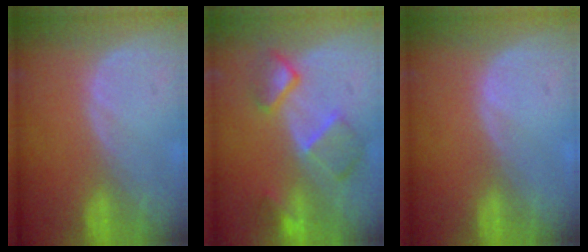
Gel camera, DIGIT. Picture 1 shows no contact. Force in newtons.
{"total": 7.3, "press": 6.8, "slide": 2.4}
{"total": 0.0}